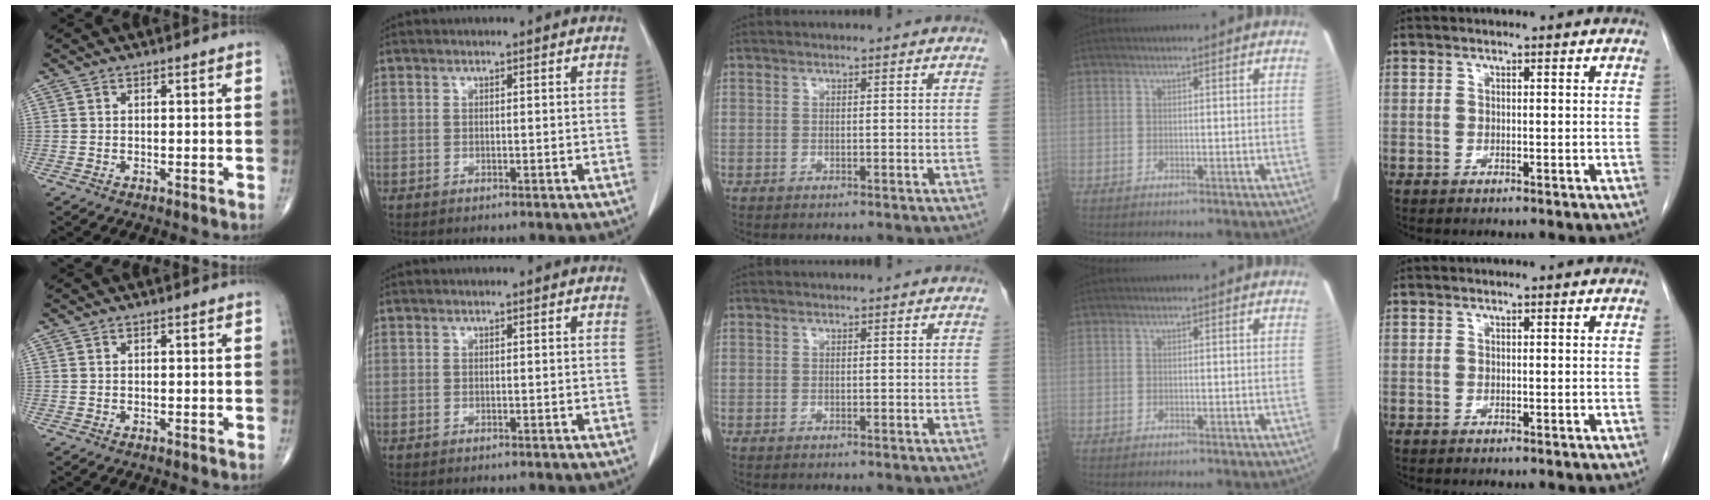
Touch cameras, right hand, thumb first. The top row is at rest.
{}